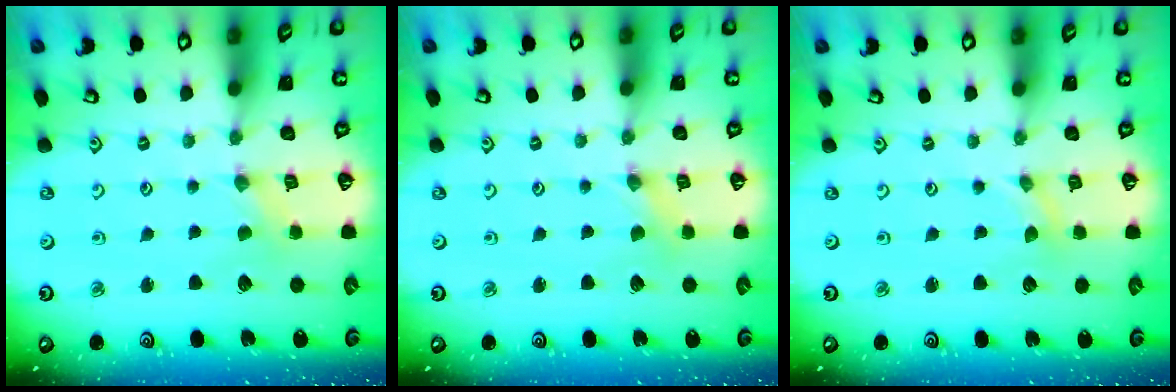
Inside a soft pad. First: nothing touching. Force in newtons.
{"total": 0.0}
{"total": 0.0}